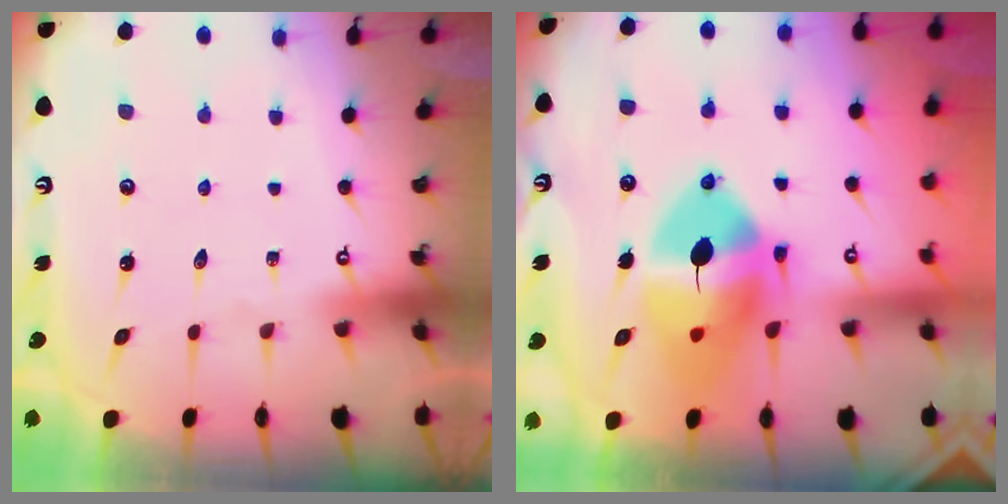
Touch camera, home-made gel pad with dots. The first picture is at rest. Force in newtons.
{"total": 17.5, "press": 17.3, "slide": 2.9}